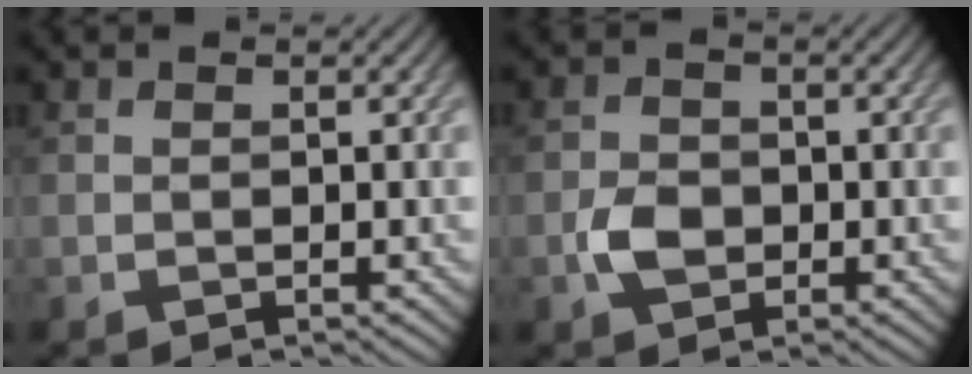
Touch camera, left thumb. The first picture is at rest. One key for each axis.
{"total": 3.2, "fx": -1.0, "fy": 2.4, "fz": 1.9, "tx": -0.038, "ty": -0.002, "tz": -0.023}